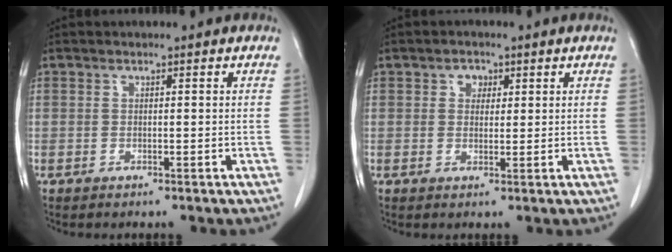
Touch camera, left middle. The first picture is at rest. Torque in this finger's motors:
{"motor_torque": [0.38, -0.36, -0.05, 0.01]}